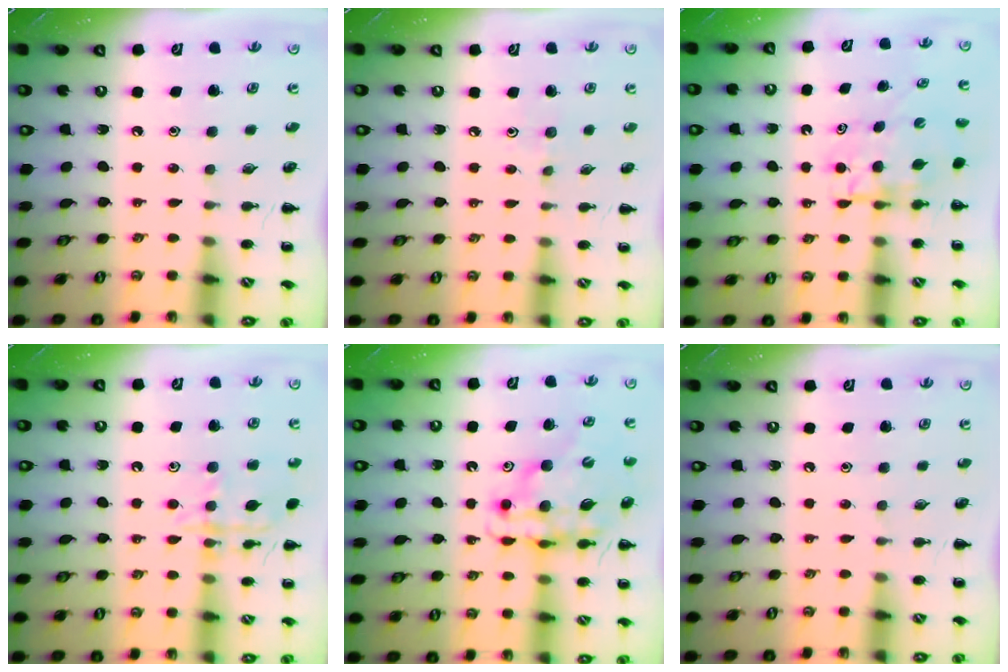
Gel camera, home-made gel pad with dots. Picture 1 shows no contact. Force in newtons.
{"total": 3.1, "press": 2.9, "slide": 1.2}
{"total": 5.0, "press": 5.0, "slide": 0.1}
{"total": 12.5, "press": 12.5, "slide": 0.6}
{"total": 15.3, "press": 14.8, "slide": 4.1}
{"total": 0.0}